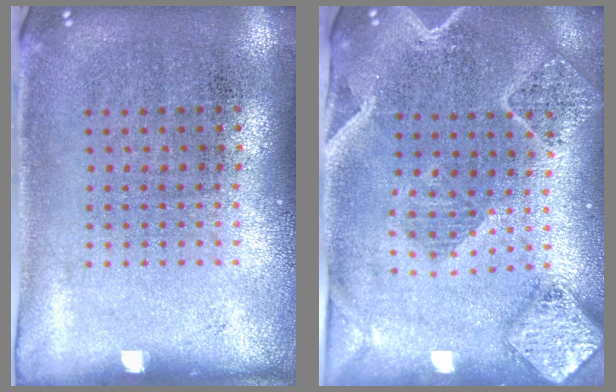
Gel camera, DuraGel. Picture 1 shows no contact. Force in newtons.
{"total": 2.4, "press": 2.2, "slide": 1.0}